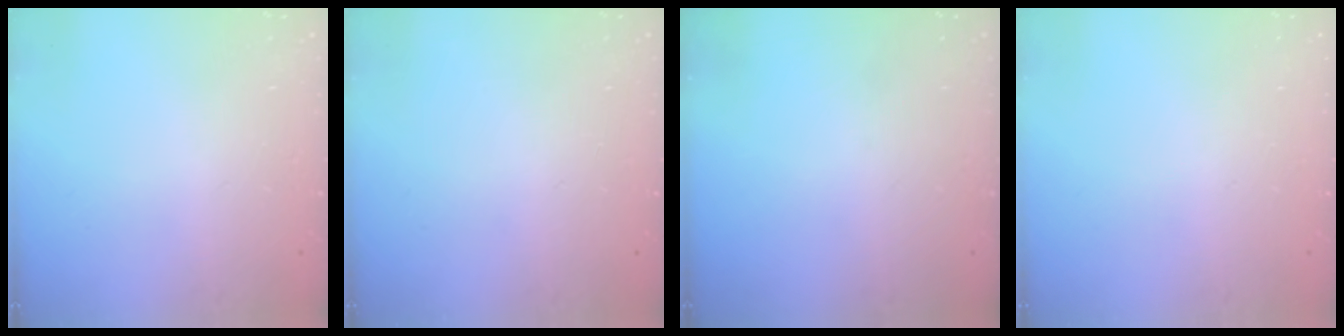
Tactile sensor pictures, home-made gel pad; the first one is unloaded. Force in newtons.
{"total": 0.0}
{"total": 0.0}
{"total": 0.0}